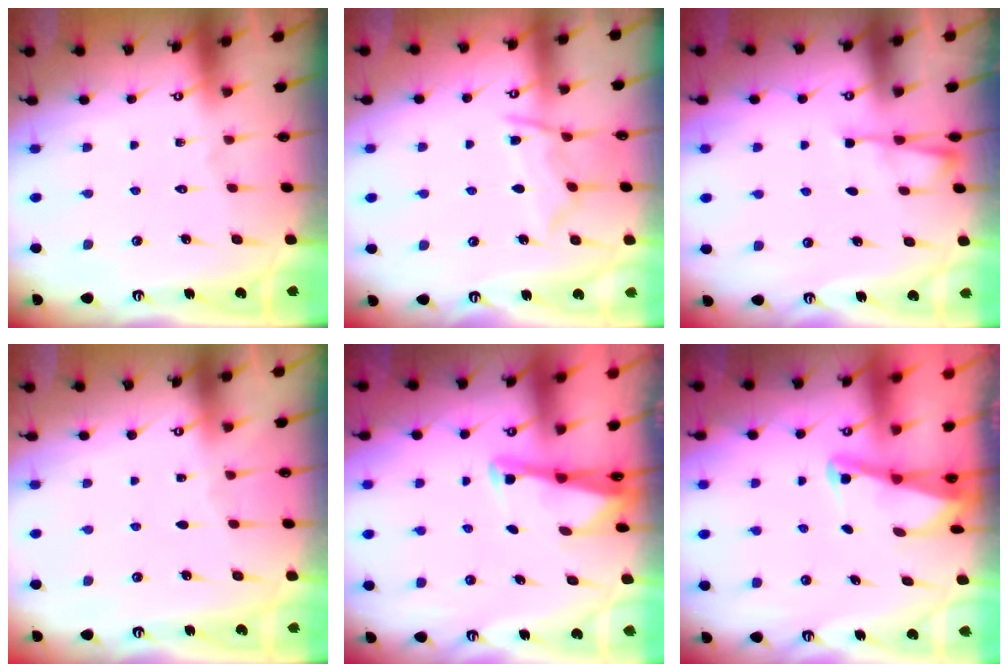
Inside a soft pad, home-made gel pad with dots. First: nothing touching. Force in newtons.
{"total": 9.0, "press": 9.0, "slide": 0.9}
{"total": 3.6, "press": 3.5, "slide": 0.6}
{"total": 2.5, "press": 2.5, "slide": 0.3}
{"total": 2.5, "press": 2.5, "slide": 0.2}
{"total": 2.1, "press": 2.1, "slide": 0.4}